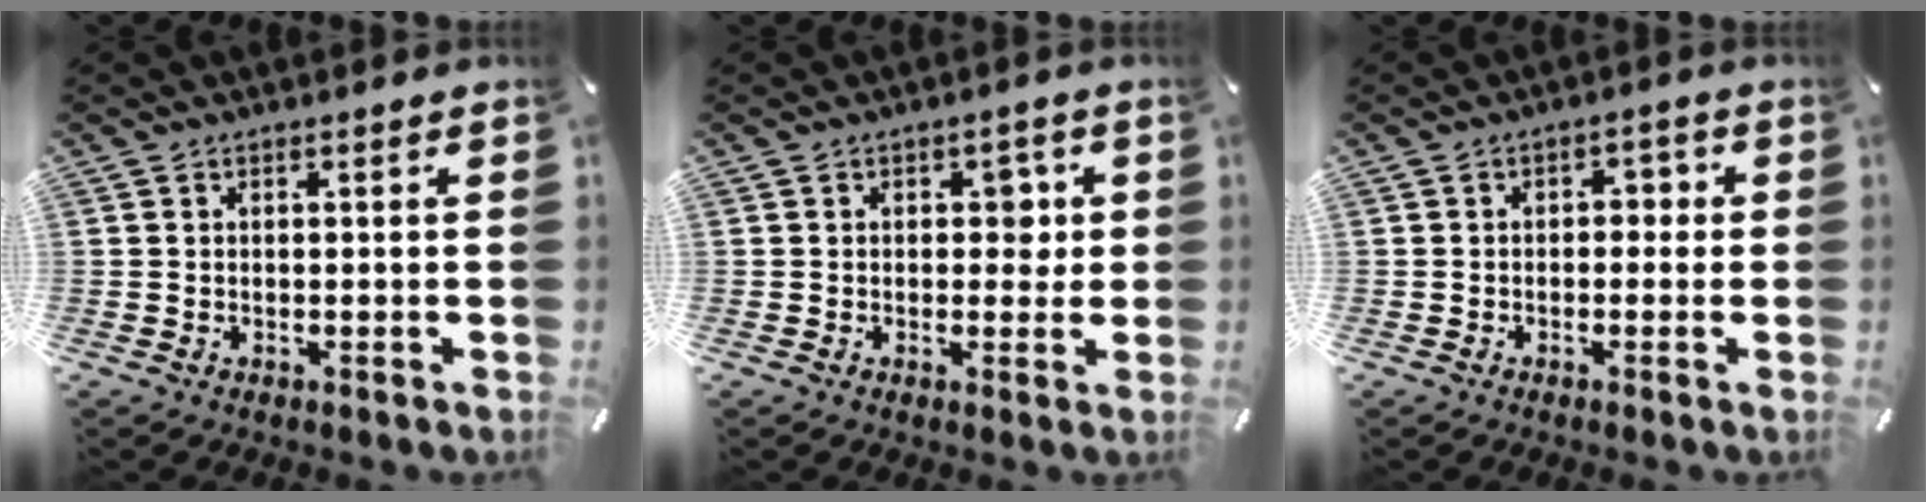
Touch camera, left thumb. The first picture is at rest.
{"total": 4.5, "force": [0.6, 3.1, 3.2], "torque": [-0.026, -0.005, -0.002]}
{"total": 2.6, "force": [-1.0, 1.8, 1.5], "torque": [-0.023, 0.011, -0.027]}